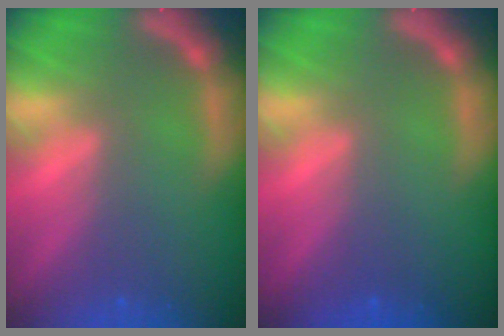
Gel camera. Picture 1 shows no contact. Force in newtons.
{"total": 0.0}